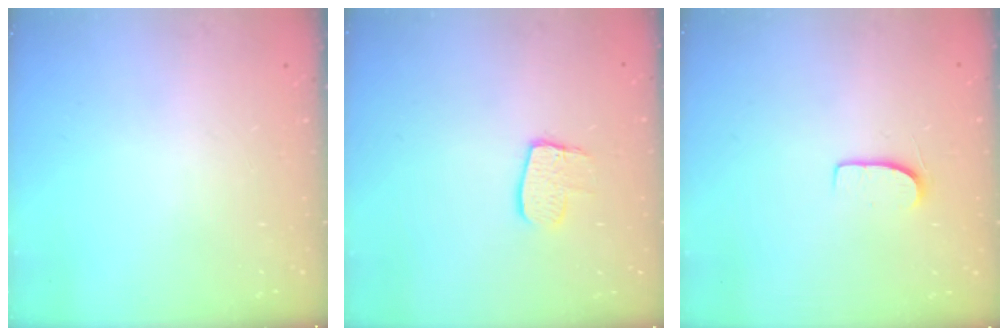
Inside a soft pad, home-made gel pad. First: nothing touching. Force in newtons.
{"total": 8.0, "press": 8.0, "slide": 0.5}
{"total": 7.1, "press": 7.1, "slide": 0.6}